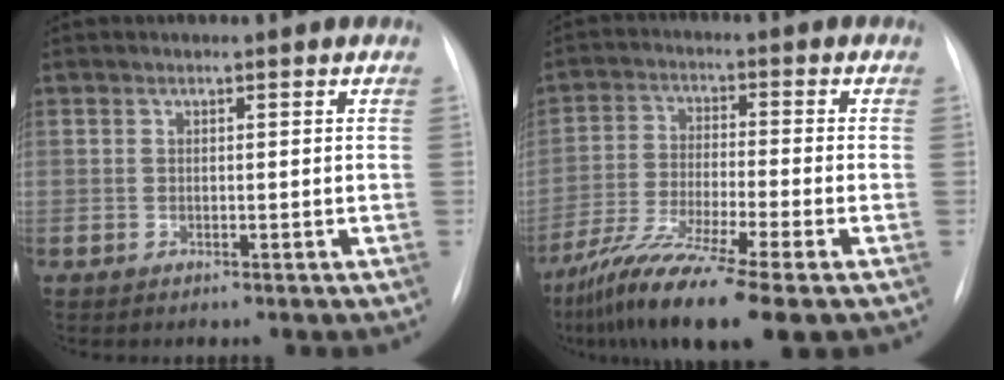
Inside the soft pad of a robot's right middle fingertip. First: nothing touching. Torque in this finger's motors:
{"motor_torque": [1.25, -0.88, 0.84, 0.21]}